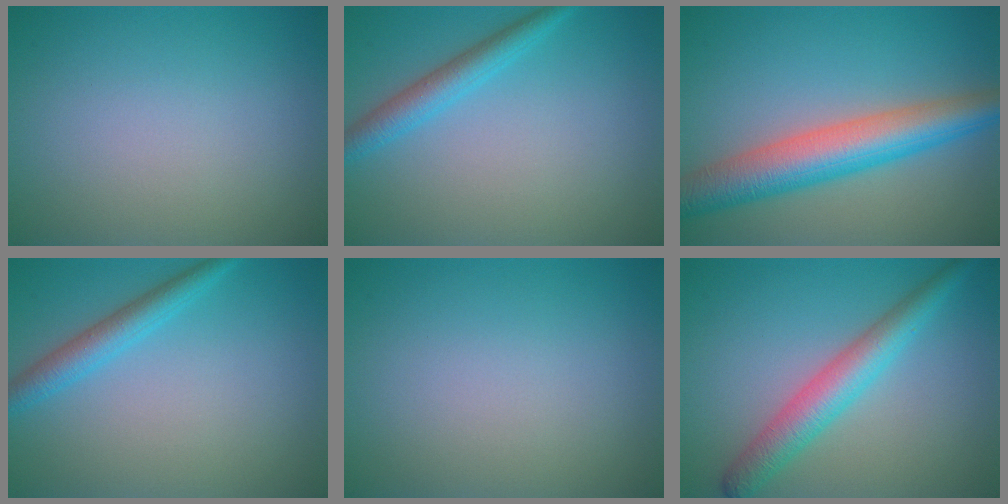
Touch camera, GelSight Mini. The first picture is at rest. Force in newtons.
{"total": 2.8, "press": 2.8, "slide": 0.2}
{"total": 7.3, "press": 7.3, "slide": 0.0}
{"total": 2.8, "press": 2.8, "slide": 0.2}
{"total": 0.0}
{"total": 4.4, "press": 4.4, "slide": 0.1}